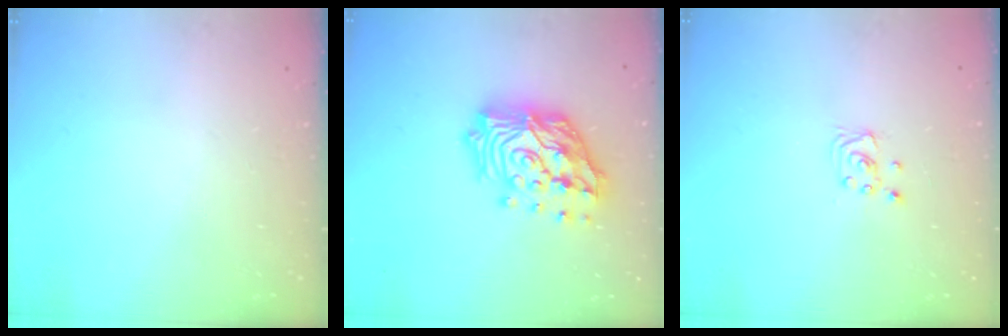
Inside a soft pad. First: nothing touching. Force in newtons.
{"total": 22.0, "press": 21.7, "slide": 3.4}
{"total": 2.3, "press": 2.3, "slide": 0.2}